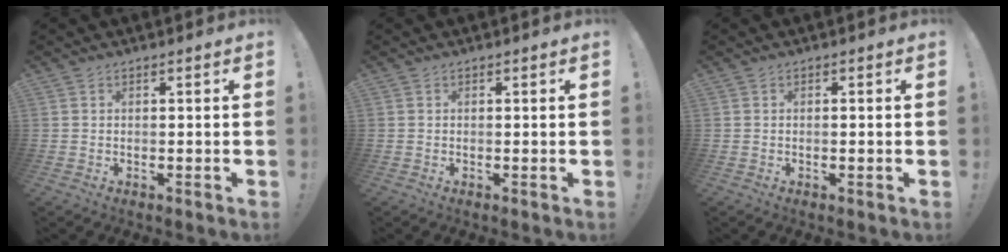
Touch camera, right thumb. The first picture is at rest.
{"total": 0.0}
{"total": 0.6, "force": [-0.3, 0.1, 0.5], "torque": [-0.008, 0.000, -0.006]}